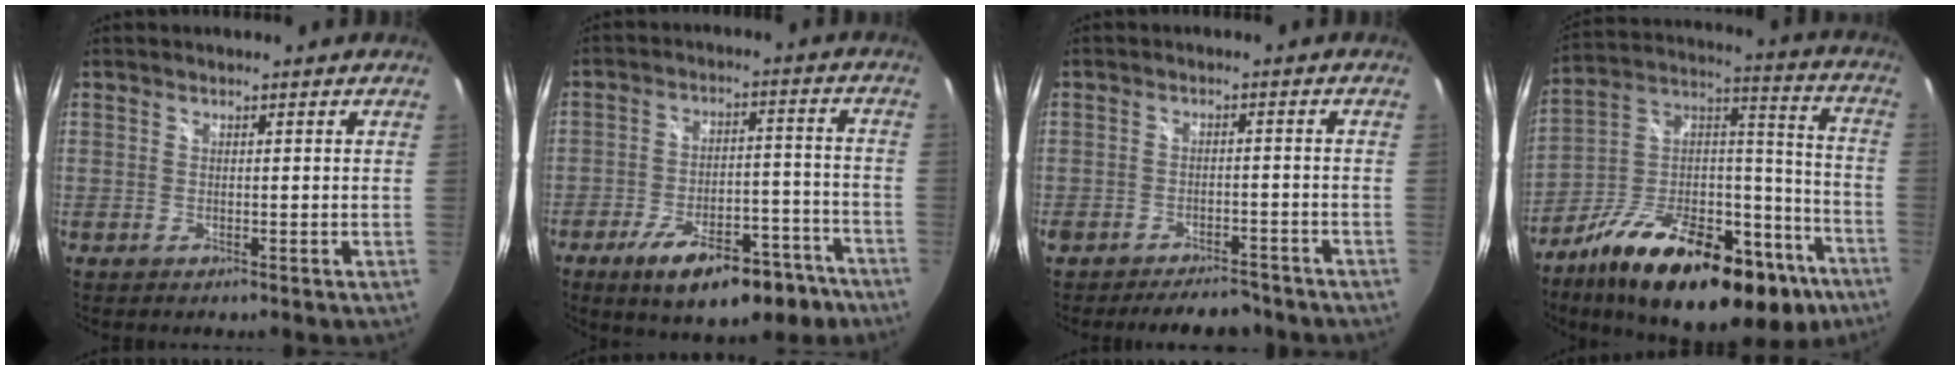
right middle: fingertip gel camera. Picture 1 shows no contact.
{"total": 16.6, "force": [-11.2, 6.6, 10.2], "torque": [-0.168, 0.002, -0.154]}
{"total": 8.4, "force": [-7.2, 3.0, 2.9], "torque": [-0.073, 0.000, -0.099]}
{"total": 32.3, "force": [-20.1, 14.0, 21.0], "torque": [-0.326, 0.028, -0.296]}